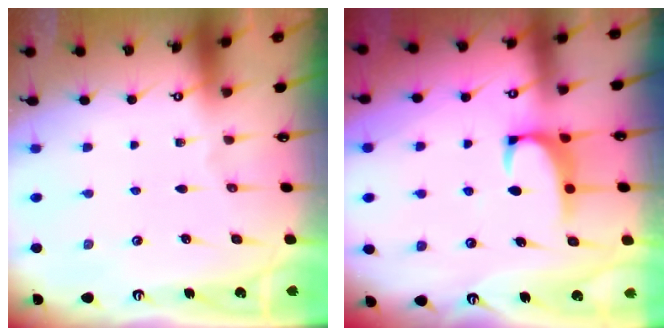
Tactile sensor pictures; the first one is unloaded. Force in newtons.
{"total": 2.5, "press": 2.4, "slide": 0.8}